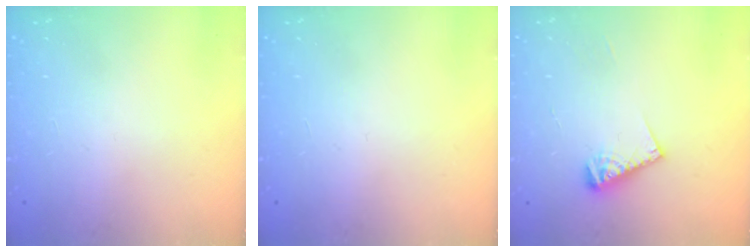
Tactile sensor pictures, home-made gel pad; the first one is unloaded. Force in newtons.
{"total": 0.0}
{"total": 7.6, "press": 7.6, "slide": 0.8}